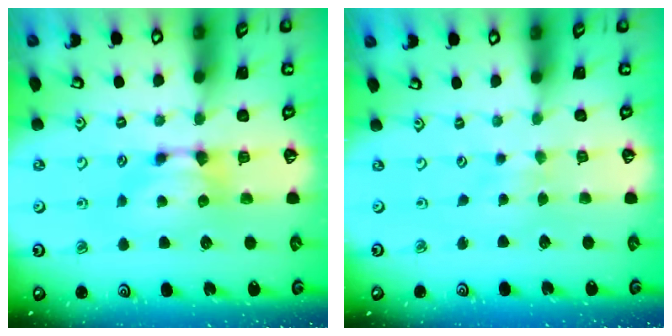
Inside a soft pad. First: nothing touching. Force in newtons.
{"total": 2.6, "press": 2.6, "slide": 0.0}